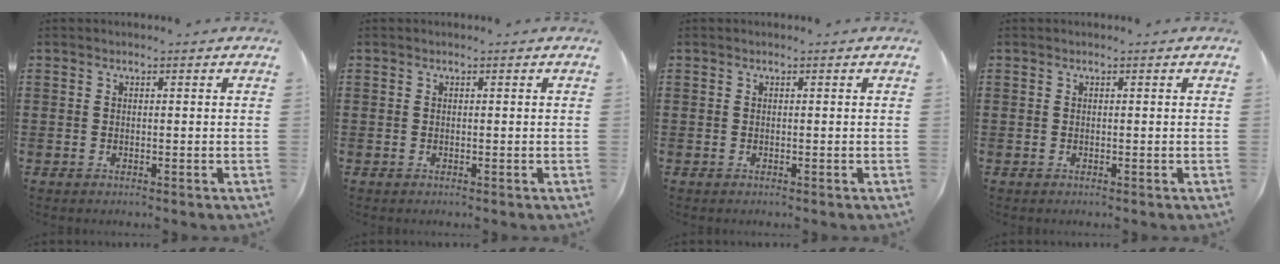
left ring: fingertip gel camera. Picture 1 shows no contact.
{"total": 0.0}
{"total": 0.0}
{"total": 0.0}